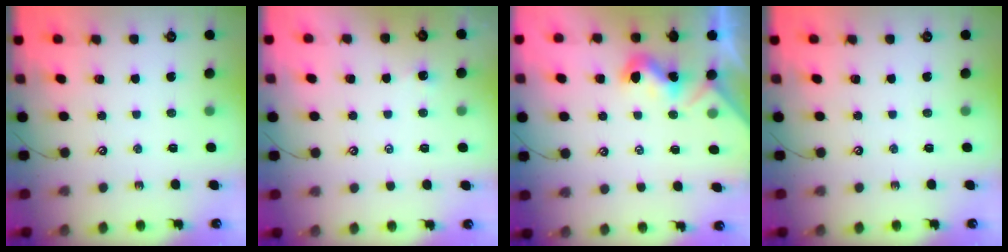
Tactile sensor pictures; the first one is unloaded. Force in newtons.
{"total": 2.6, "press": 2.6, "slide": 0.2}
{"total": 1.3, "press": 1.2, "slide": 0.3}
{"total": 0.0}